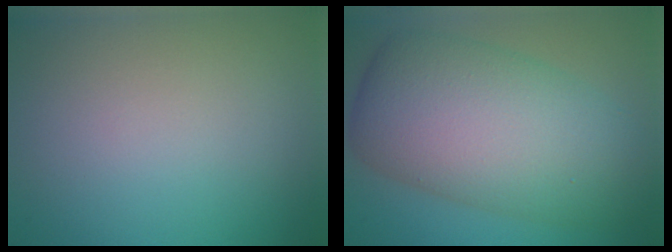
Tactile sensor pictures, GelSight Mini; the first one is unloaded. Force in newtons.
{"total": 11.1, "press": 11.1, "slide": 0.6}